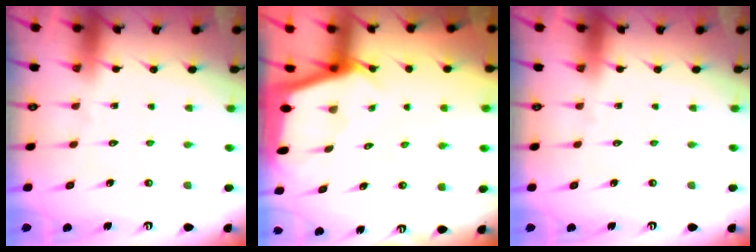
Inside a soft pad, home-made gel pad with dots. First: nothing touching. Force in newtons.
{"total": 2.3, "press": 2.3, "slide": 0.2}
{"total": 0.0}